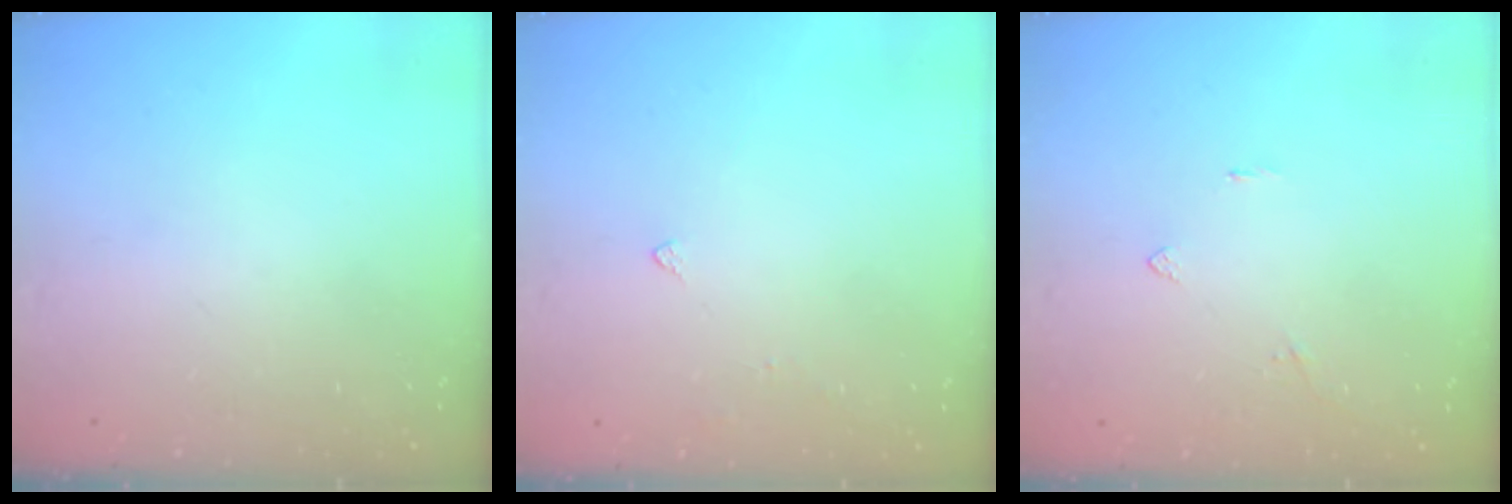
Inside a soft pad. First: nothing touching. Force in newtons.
{"total": 2.9, "press": 2.8, "slide": 0.8}
{"total": 2.5, "press": 2.5, "slide": 0.4}